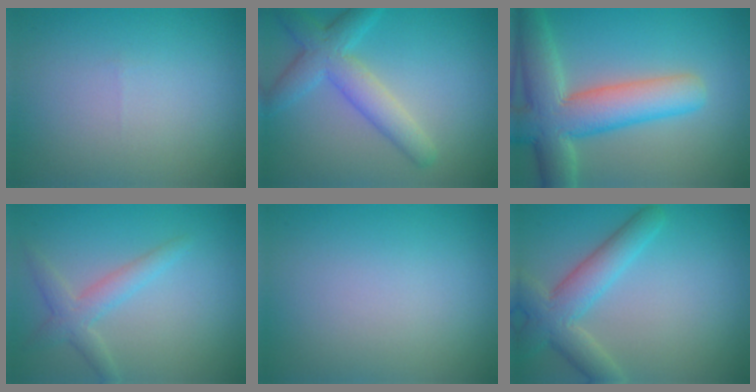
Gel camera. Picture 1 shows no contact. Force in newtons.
{"total": 4.5, "press": 4.5, "slide": 0.3}
{"total": 8.6, "press": 8.6, "slide": 0.7}
{"total": 2.6, "press": 2.6, "slide": 0.1}
{"total": 0.0}
{"total": 4.9, "press": 4.9, "slide": 0.4}